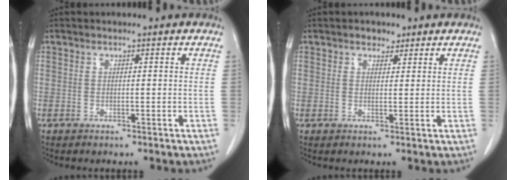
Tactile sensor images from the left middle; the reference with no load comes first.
{"total": 1.8, "force": [1.2, 1.2, 0.5], "torque": [-0.007, -0.001, 0.017]}